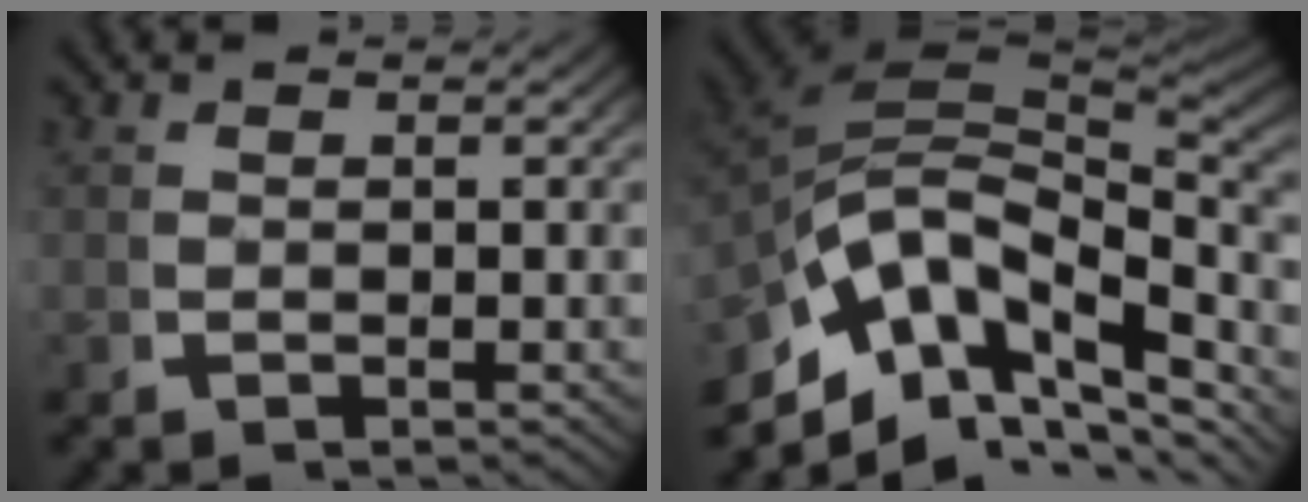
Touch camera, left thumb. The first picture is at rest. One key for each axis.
{"total": 15.7, "fx": -2.1, "fy": 10.0, "fz": 11.9, "tx": -0.221, "ty": -0.042, "tz": -0.013}